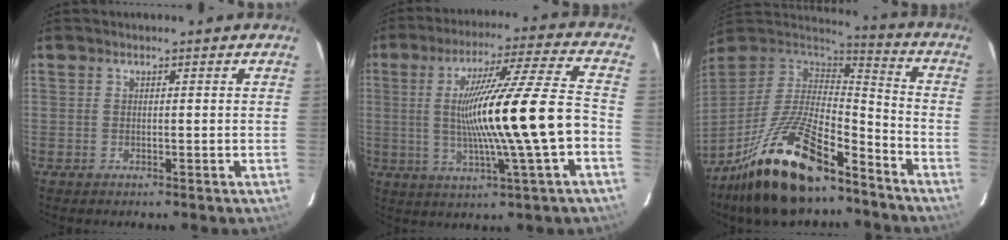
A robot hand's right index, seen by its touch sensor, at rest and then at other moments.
{"total": 17.6, "force": [-2.1, -1.0, 17.4], "torque": [-0.304, 0.003, -0.035]}
{"total": 21.1, "force": [-14.6, 6.2, 13.9], "torque": [-0.264, -0.004, -0.260]}